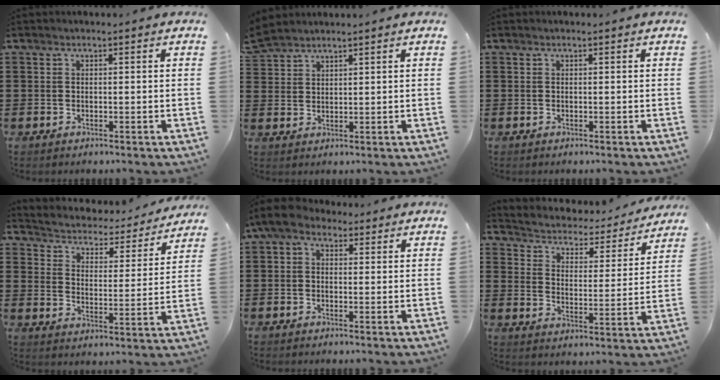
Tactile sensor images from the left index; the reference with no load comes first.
{"total": 3.0, "force": [2.8, 0.6, 0.5], "torque": [-0.019, -0.002, 0.055]}
{"total": 0.0}
{"total": 2.6, "force": [2.6, 0.5, 0.0], "torque": [-0.022, -0.029, 0.033]}
{"total": 3.9, "force": [1.5, 2.2, 2.9], "torque": [-0.068, 0.004, 0.025]}
{"total": 2.4, "force": [2.3, 0.7, 0.1], "torque": [-0.023, -0.026, 0.029]}